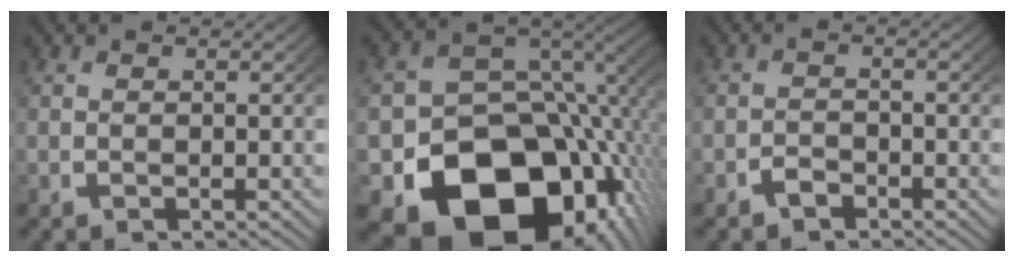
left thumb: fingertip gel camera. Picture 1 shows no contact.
{"total": 21.2, "force": [-7.0, 14.4, 13.9], "torque": [-0.254, -0.083, -0.079]}
{"total": 1.5, "force": [-1.2, 0.7, 0.3], "torque": [-0.005, -0.006, -0.022]}